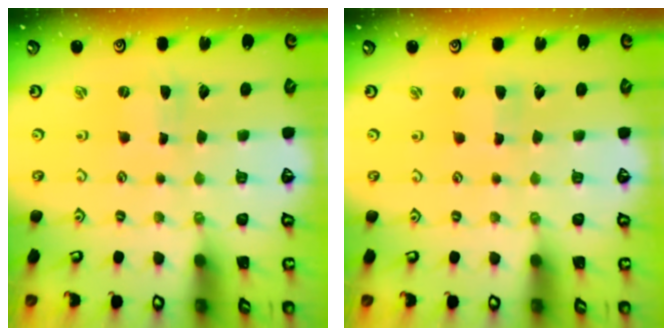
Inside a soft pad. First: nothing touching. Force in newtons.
{"total": 1.0, "press": 0.9, "slide": 0.2}